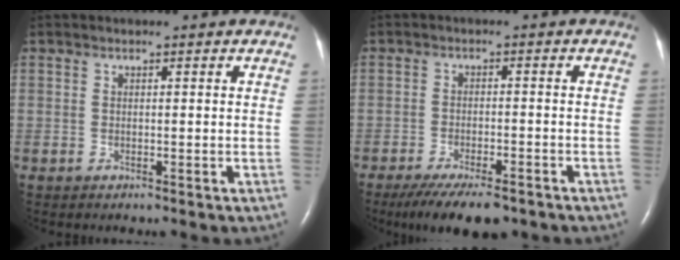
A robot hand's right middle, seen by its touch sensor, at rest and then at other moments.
{"total": 10.2, "force": [-7.9, 2.8, 5.9], "torque": [-0.090, -0.013, -0.121]}